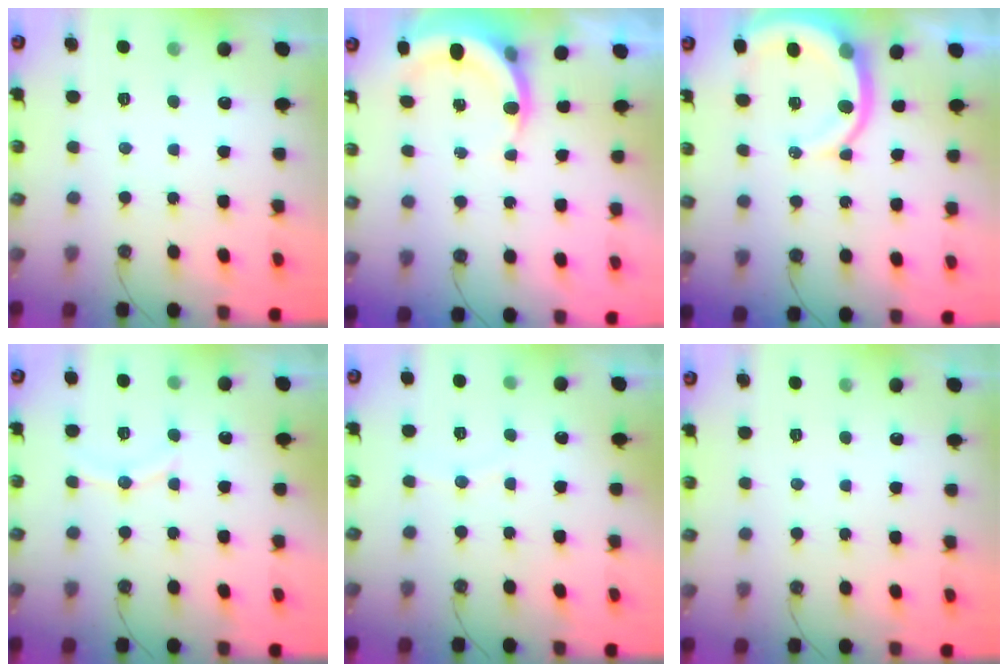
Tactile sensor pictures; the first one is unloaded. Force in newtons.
{"total": 6.3, "press": 6.0, "slide": 2.0}
{"total": 10.6, "press": 10.5, "slide": 1.2}
{"total": 7.2, "press": 6.9, "slide": 2.0}
{"total": 3.5, "press": 3.4, "slide": 0.7}
{"total": 0.0}